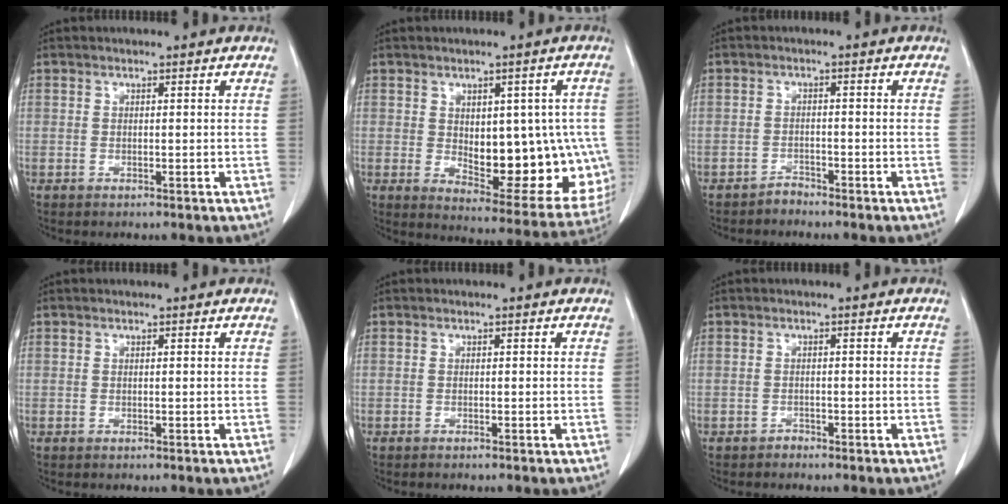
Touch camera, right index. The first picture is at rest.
{"total": 17.1, "force": [-1.3, 8.0, 15.0], "torque": [-0.161, 0.008, 0.013]}
{"total": 1.5, "force": [-1.5, 0.3, -0.2], "torque": [0.009, -0.001, -0.026]}
{"total": 0.0}
{"total": 0.7, "force": [-0.6, -0.1, 0.4], "torque": [-0.009, -0.001, -0.008]}
{"total": 0.8, "force": [-0.8, 0.4, -0.1], "torque": [0.002, 0.001, -0.017]}